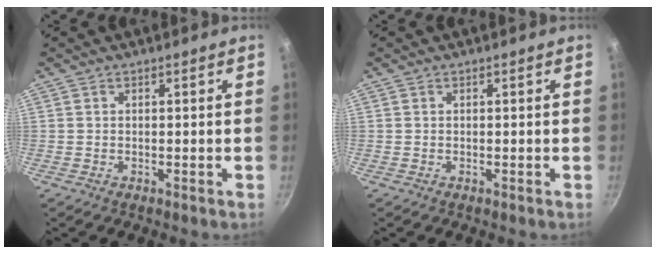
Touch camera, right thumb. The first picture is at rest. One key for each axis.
{"total": 0.0}